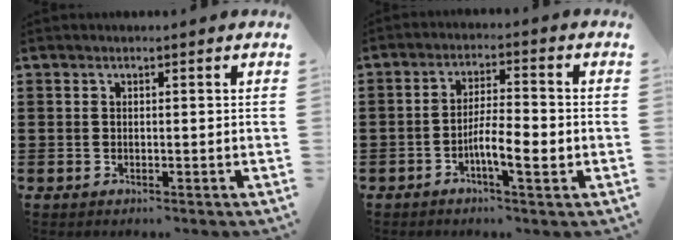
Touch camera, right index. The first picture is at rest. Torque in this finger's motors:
{"motor_torque": [0.07, -0.11, 0.43, 0.04]}